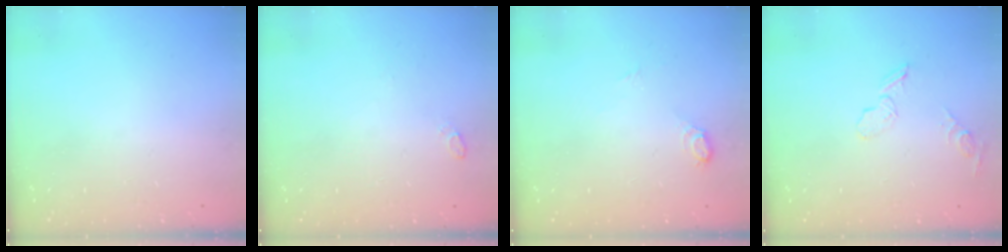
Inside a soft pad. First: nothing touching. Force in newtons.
{"total": 12.2, "press": 4.2, "slide": 11.5}
{"total": 5.7, "press": 5.7, "slide": 0.5}
{"total": 6.9, "press": 6.9, "slide": 0.9}